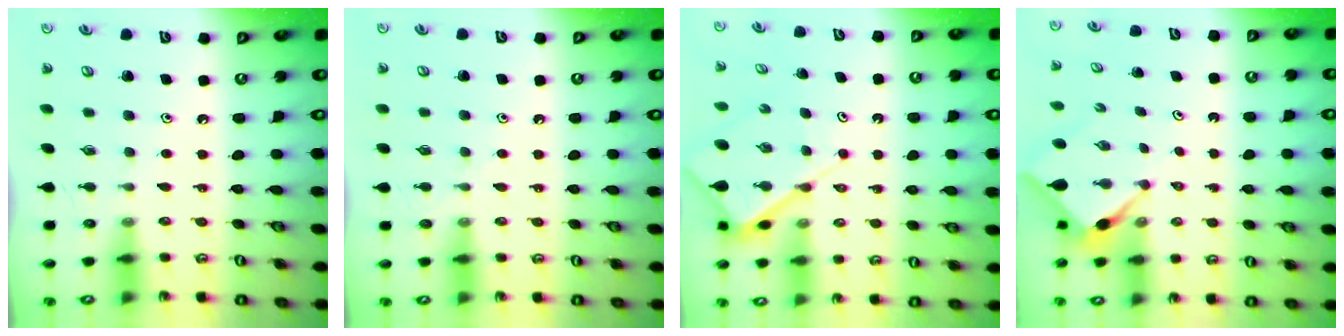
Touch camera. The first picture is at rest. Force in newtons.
{"total": 2.4, "press": 2.4, "slide": 0.4}
{"total": 7.5, "press": 7.4, "slide": 0.7}
{"total": 2.7, "press": 2.7, "slide": 0.3}